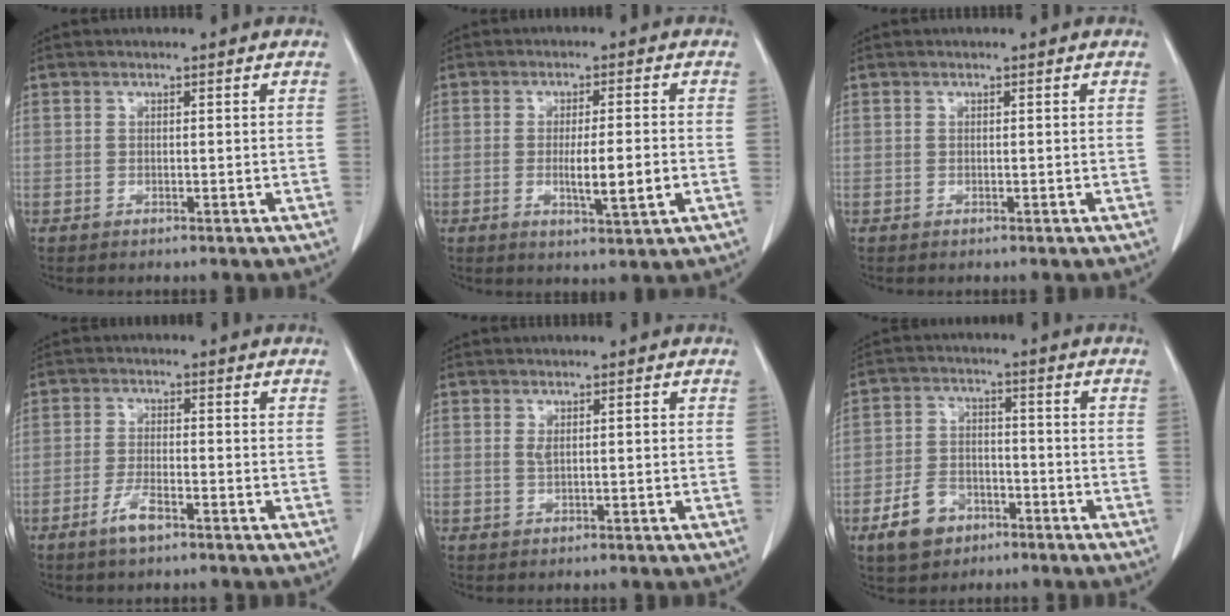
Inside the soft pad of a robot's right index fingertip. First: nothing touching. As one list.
[{"total": 6.2, "force": [-1.3, 0.4, 6.1], "torque": [-0.100, -0.011, -0.019]}, {"total": 0.0}, {"total": 3.8, "force": [-2.5, 0.7, 2.8], "torque": [-0.059, -0.002, -0.047]}, {"total": 1.3, "force": [0.3, 0.3, 1.2], "torque": [-0.026, 0.003, 0.010]}, {"total": 7.4, "force": [-4.3, 4.9, 3.5], "torque": [-0.079, 0.010, -0.070]}]